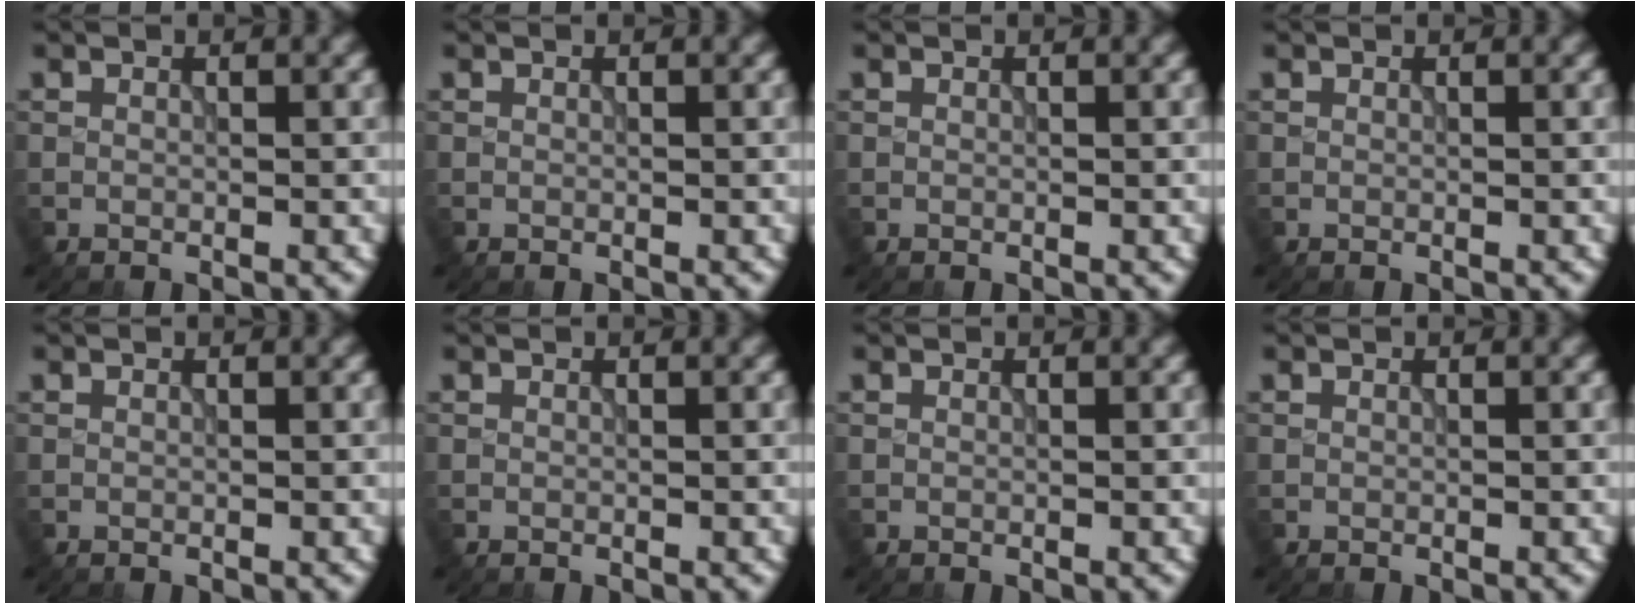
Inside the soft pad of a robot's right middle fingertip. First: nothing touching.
{"total": 0.0}
{"total": 0.0}
{"total": 0.0}
{"total": 0.0}
{"total": 0.0}
{"total": 0.0}
{"total": 0.0}